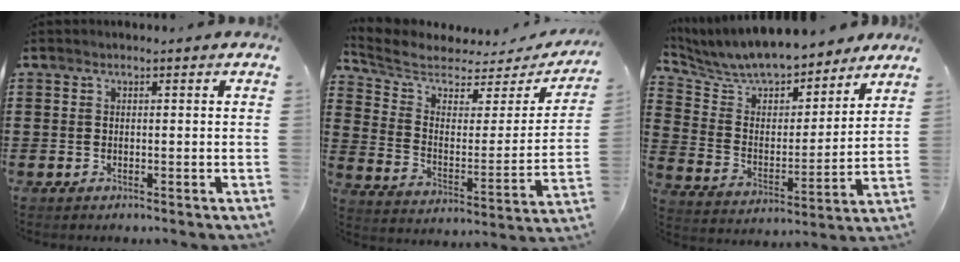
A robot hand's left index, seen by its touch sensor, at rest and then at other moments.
{"total": 5.7, "force": [4.9, 2.0, 2.0], "torque": [-0.072, -0.035, 0.081]}
{"total": 7.6, "force": [7.3, 1.6, 1.5], "torque": [-0.072, -0.053, 0.126]}